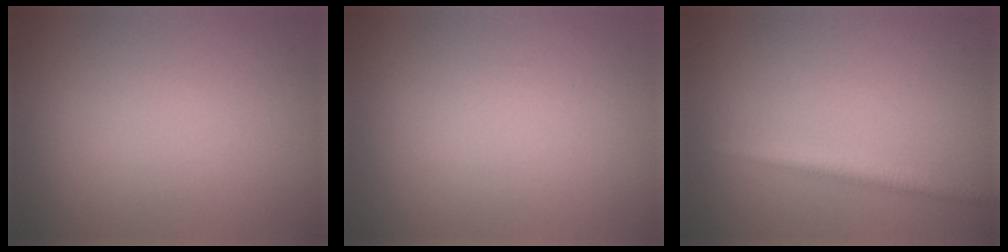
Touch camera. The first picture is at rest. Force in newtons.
{"total": 0.0}
{"total": 2.3, "press": 2.3, "slide": 0.1}